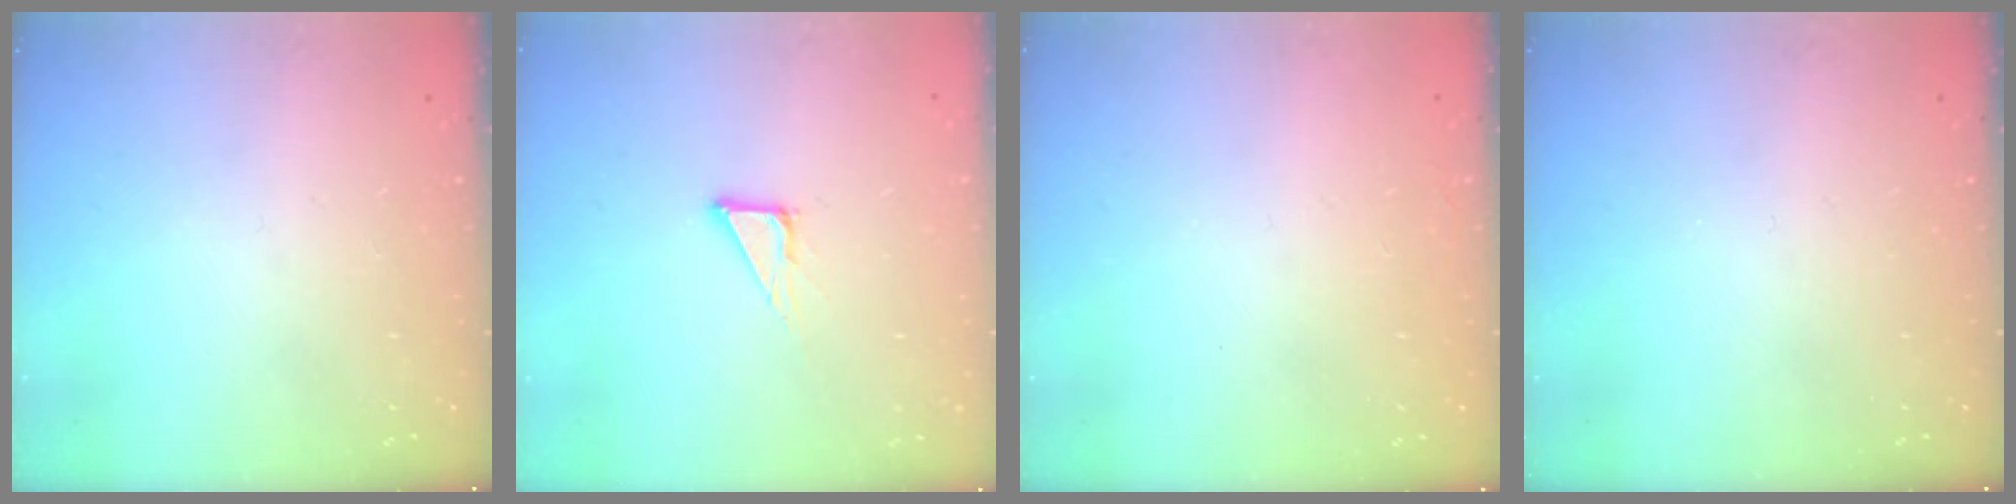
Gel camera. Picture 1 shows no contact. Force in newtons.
{"total": 4.8, "press": 4.8, "slide": 0.3}
{"total": 1.6, "press": 1.6, "slide": 0.1}
{"total": 0.0}